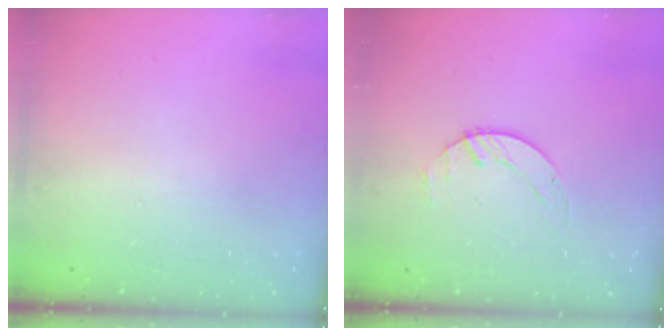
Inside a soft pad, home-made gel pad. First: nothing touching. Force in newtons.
{"total": 0.6, "press": 0.6, "slide": 0.2}